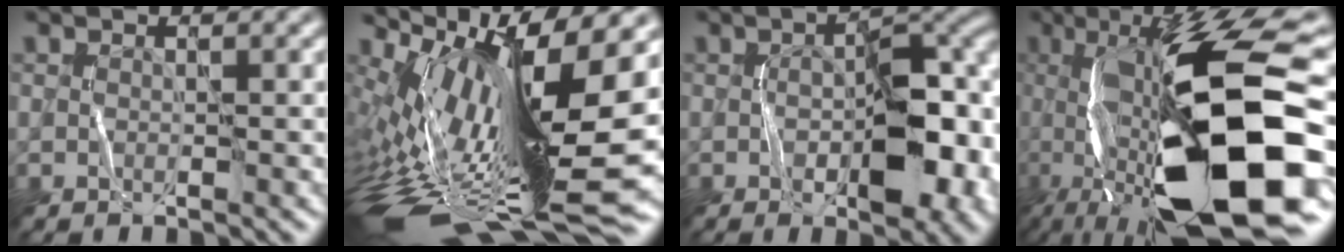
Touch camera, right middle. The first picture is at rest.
{"total": 16.9, "force": [0.5, 5.9, 15.9], "torque": [-0.287, -0.012, 0.014]}
{"total": 9.2, "force": [-2.2, 4.2, 7.9], "torque": [-0.105, 0.008, -0.033]}
{"total": 16.4, "force": [-2.1, 5.1, 15.5], "torque": [-0.255, 0.015, -0.037]}